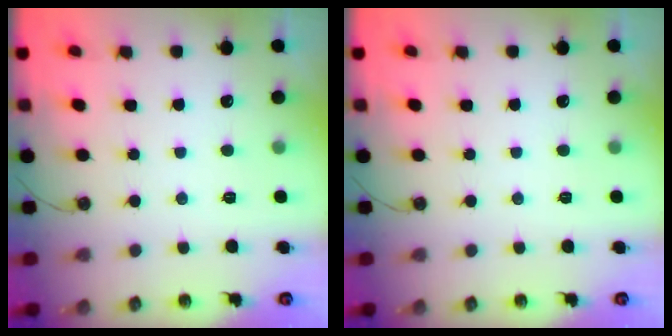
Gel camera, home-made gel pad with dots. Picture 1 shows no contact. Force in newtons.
{"total": 0.0}